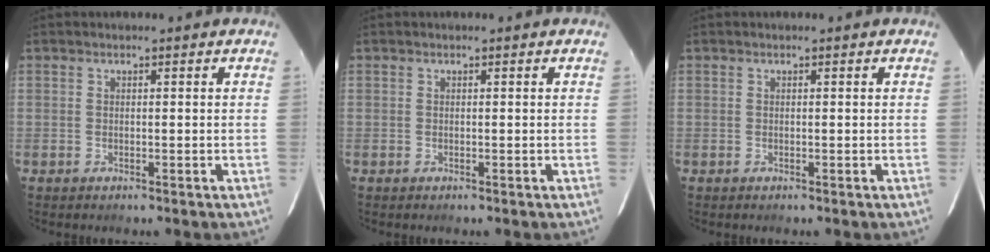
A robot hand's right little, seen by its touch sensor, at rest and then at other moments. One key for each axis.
{"total": 0.0}
{"total": 0.0}